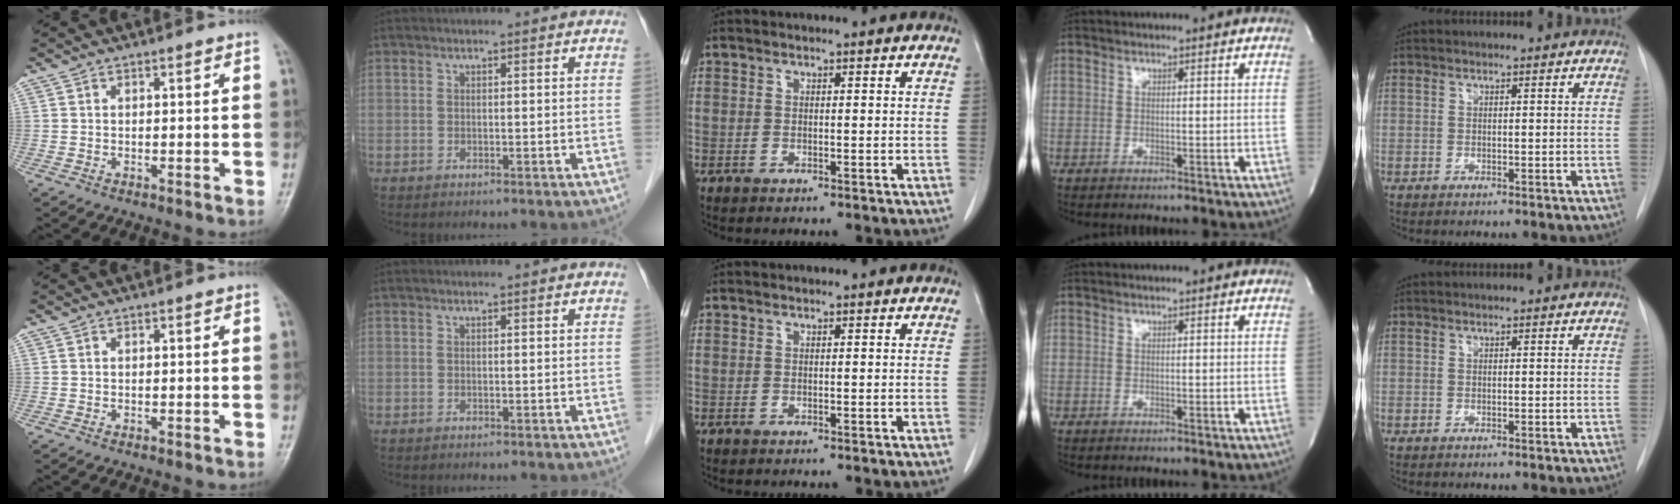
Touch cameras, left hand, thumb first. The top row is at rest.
{}